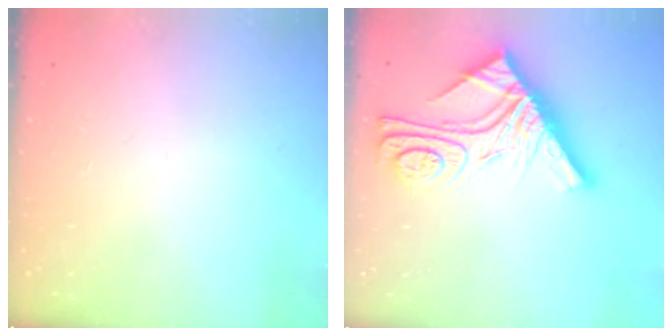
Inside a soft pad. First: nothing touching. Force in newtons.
{"total": 21.9, "press": 21.8, "slide": 2.1}